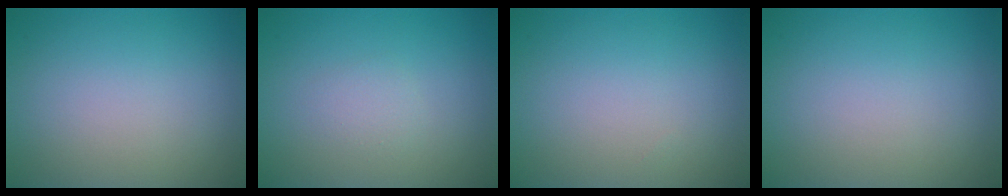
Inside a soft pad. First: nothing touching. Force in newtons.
{"total": 1.0, "press": 1.0, "slide": 0.0}
{"total": 0.0}
{"total": 0.0}